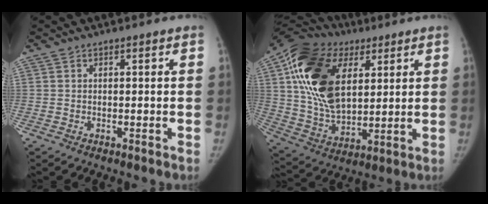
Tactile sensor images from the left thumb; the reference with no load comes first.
{"total": 23.7, "force": [7.2, 14.8, 17.1], "torque": [-0.310, -0.016, 0.126]}